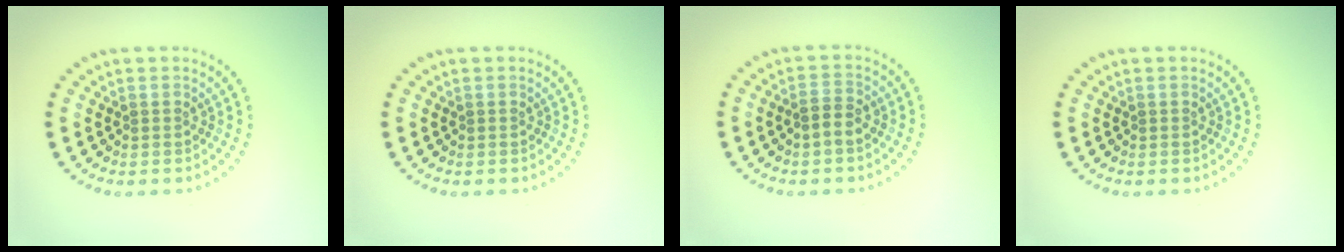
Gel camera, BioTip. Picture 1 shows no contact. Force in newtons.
{"total": 0.0}
{"total": 1.9, "press": 1.8, "slide": 0.5}
{"total": 0.0}